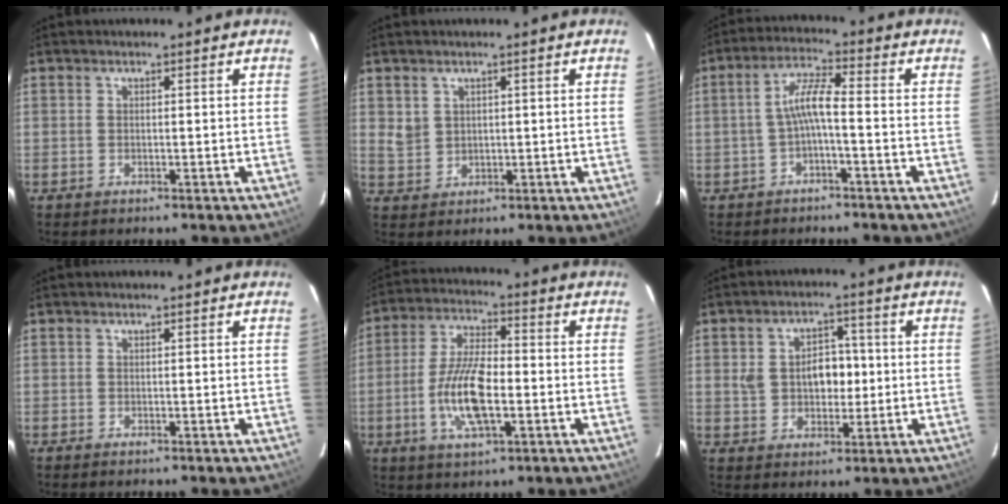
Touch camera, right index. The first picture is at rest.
{"total": 3.2, "force": [1.2, 2.8, 0.9], "torque": [-0.012, 0.005, 0.032]}
{"total": 5.1, "force": [-1.6, 0.5, 4.8], "torque": [-0.106, 0.015, -0.029]}
{"total": 0.0}
{"total": 11.7, "force": [-2.9, 4.1, 10.6], "torque": [-0.214, -0.002, -0.055]}
{"total": 7.2, "force": [0.4, 5.3, 4.8], "torque": [-0.086, 0.018, 0.013]}